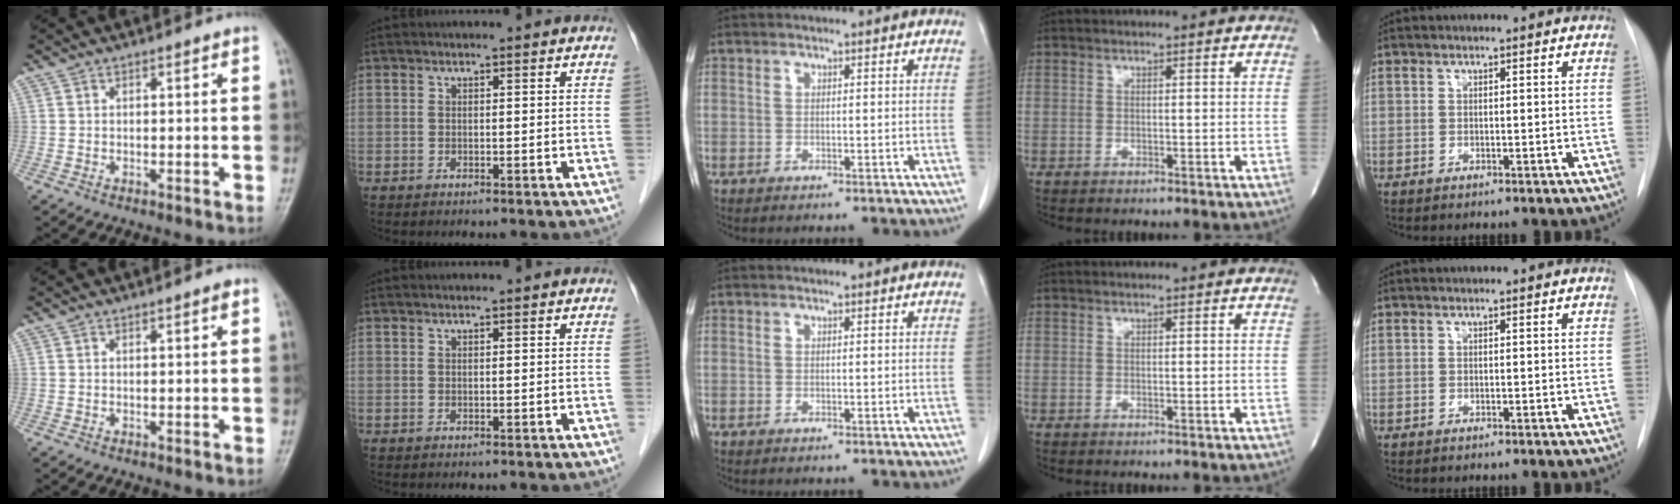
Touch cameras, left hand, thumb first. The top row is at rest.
{"thumb": {"total": 0.9, "force": [0.5, 0.2, 0.7], "torque": [-0.009, -0.001, 0.006]}, "index": {"total": 0.7, "force": [0.6, -0.1, 0.3], "torque": [-0.009, 0.010, 0.014]}}